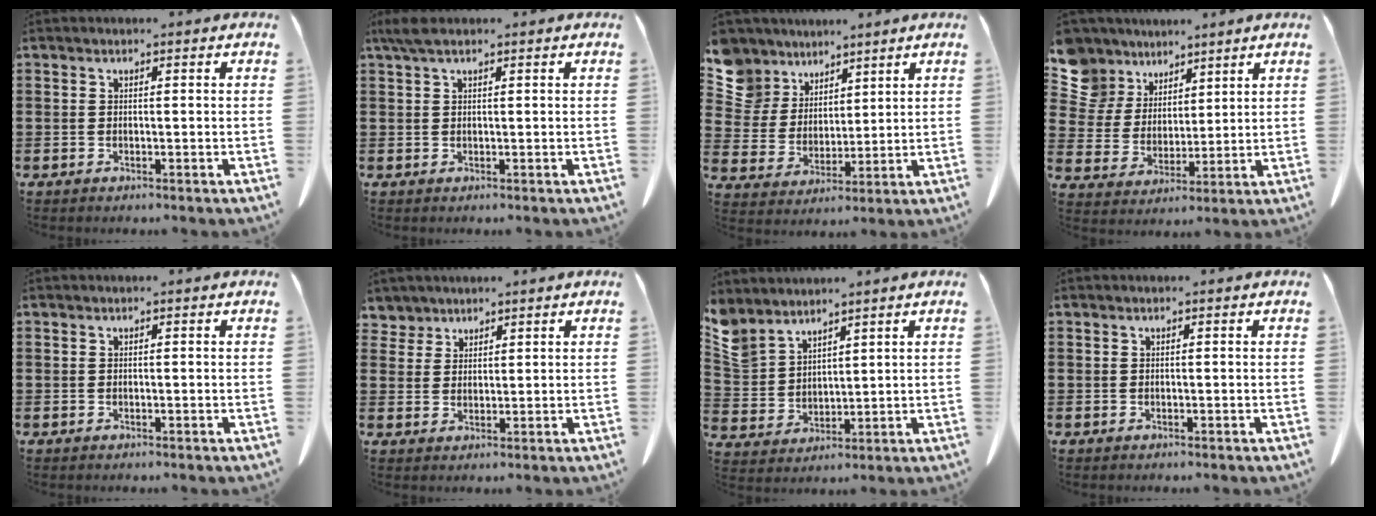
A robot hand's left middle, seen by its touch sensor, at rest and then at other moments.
{"total": 2.2, "force": [1.2, 0.6, 1.7], "torque": [-0.037, 0.004, 0.021]}
{"total": 8.3, "force": [6.5, 5.0, 1.1], "torque": [-0.069, -0.024, 0.126]}
{"total": 8.8, "force": [6.8, 5.5, 1.5], "torque": [-0.070, -0.025, 0.131]}
{"total": 0.0}
{"total": 3.1, "force": [2.5, 1.9, 0.2], "torque": [-0.018, 0.006, 0.047]}
{"total": 5.1, "force": [4.4, 2.3, 1.0], "torque": [-0.044, -0.015, 0.083]}
{"total": 0.0}